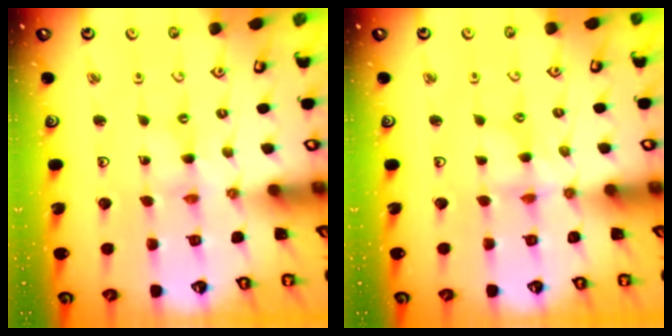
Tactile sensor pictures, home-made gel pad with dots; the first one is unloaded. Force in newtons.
{"total": 2.7, "press": 2.7, "slide": 0.3}